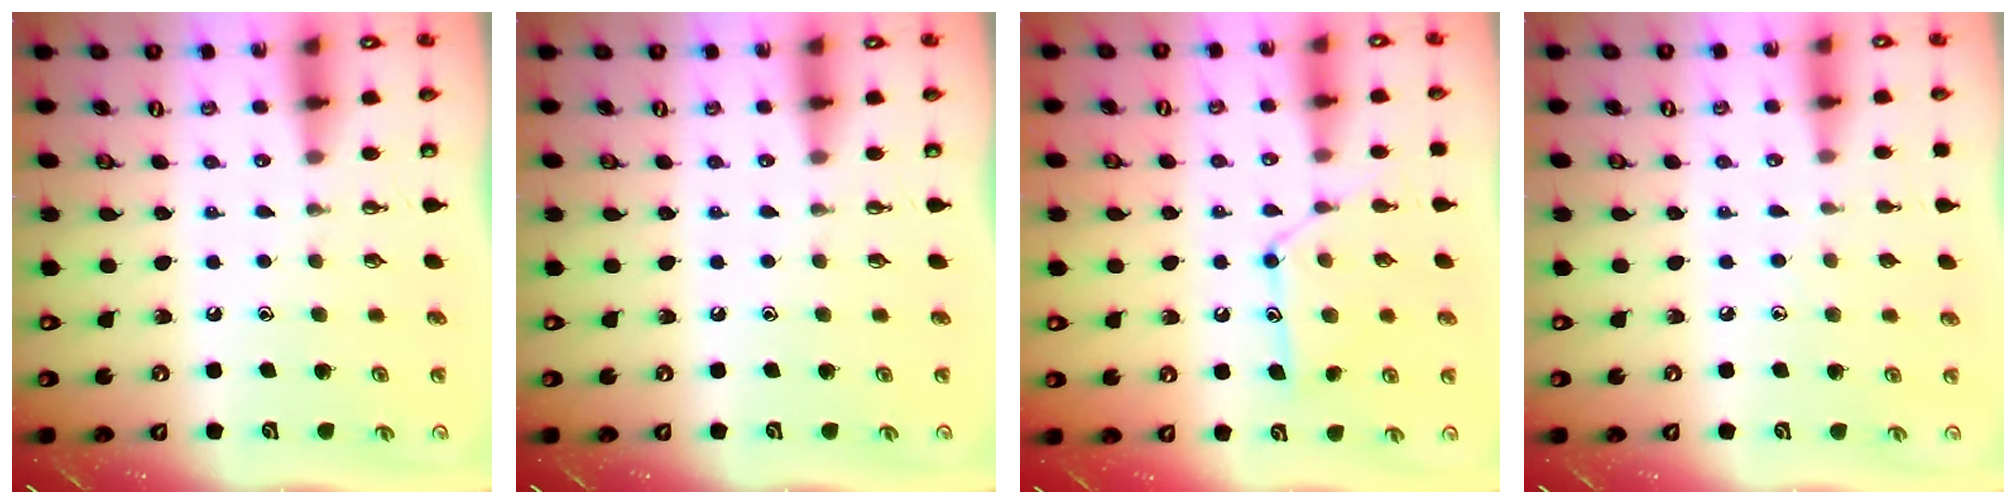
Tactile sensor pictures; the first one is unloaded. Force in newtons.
{"total": 0.0}
{"total": 12.2, "press": 12.2, "slide": 0.9}
{"total": 3.7, "press": 3.7, "slide": 0.5}